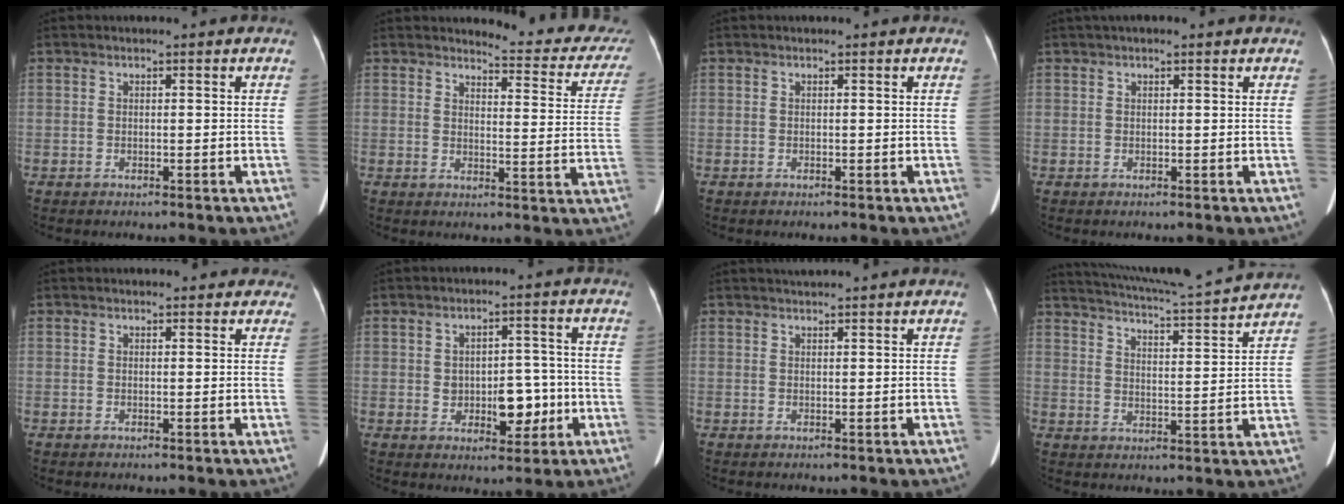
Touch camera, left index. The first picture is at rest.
{"total": 13.2, "force": [12.7, 2.4, 3.1], "torque": [-0.010, -0.059, 0.118]}
{"total": 0.0}
{"total": 2.9, "force": [2.1, 0.6, 1.9], "torque": [-0.027, 0.030, 0.030]}
{"total": 5.9, "force": [5.2, 2.2, 1.6], "torque": [0.000, 0.010, 0.043]}
{"total": 6.3, "force": [-1.0, 3.8, 4.9], "torque": [-0.062, 0.011, -0.006]}
{"total": 2.7, "force": [2.5, -0.4, 0.8], "torque": [-0.011, 0.021, 0.043]}
{"total": 15.8, "force": [15.0, -1.2, 4.7], "torque": [-0.095, -0.023, 0.208]}